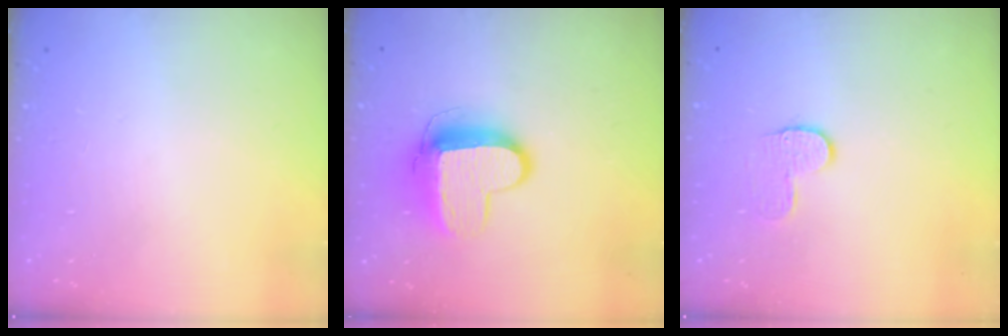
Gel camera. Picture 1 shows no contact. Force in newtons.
{"total": 11.1, "press": 11.0, "slide": 1.3}
{"total": 6.6, "press": 6.6, "slide": 0.6}